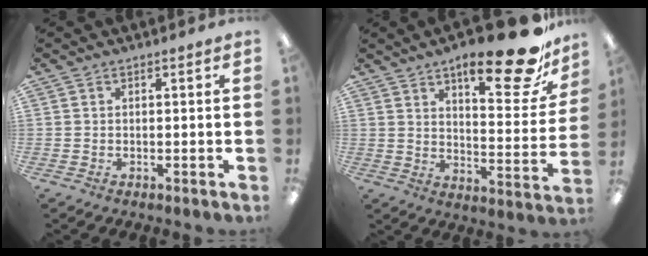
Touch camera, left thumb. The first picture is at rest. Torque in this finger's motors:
{"motor_torque": [0.25, 0.27, 1.47, -1.29, 0.19]}